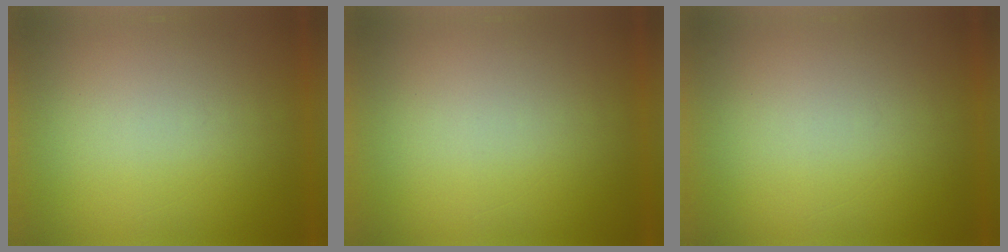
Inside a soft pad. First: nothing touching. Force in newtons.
{"total": 0.0}
{"total": 0.0}